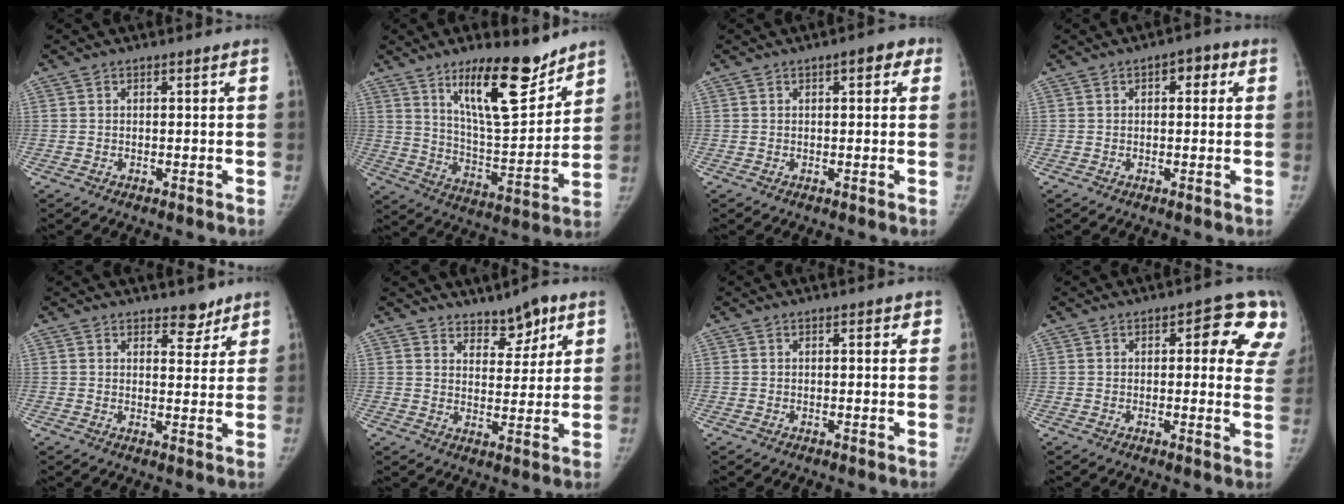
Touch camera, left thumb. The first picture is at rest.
{"total": 17.6, "force": [12.0, 5.3, 11.8], "torque": [-0.149, -0.090, 0.206]}
{"total": 4.1, "force": [1.7, 1.9, 3.3], "torque": [-0.024, 0.004, 0.013]}
{"total": 3.9, "force": [1.3, 2.2, 3.0], "torque": [-0.021, 0.008, 0.010]}
{"total": 4.3, "force": [3.3, 2.3, 1.5], "torque": [0.009, -0.022, 0.046]}
{"total": 6.1, "force": [4.4, 3.0, 3.0], "torque": [-0.014, -0.033, 0.071]}
{"total": 1.3, "force": [0.6, 0.7, 0.9], "torque": [-0.001, 0.000, 0.004]}
{"total": 11.9, "force": [4.8, 5.5, 9.4], "torque": [-0.053, -0.014, 0.038]}